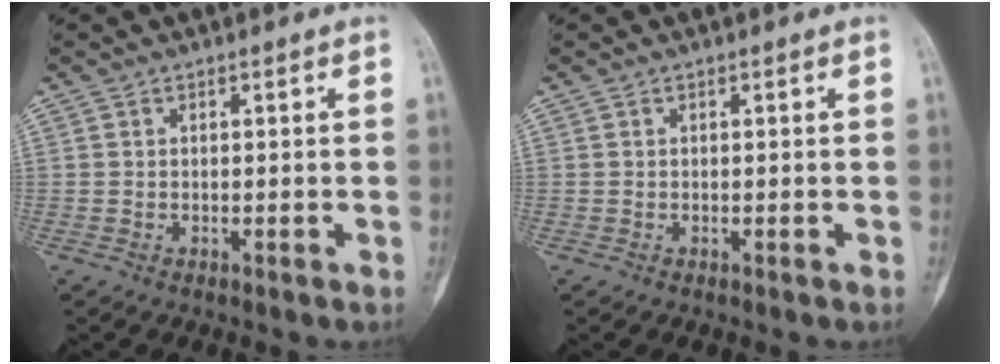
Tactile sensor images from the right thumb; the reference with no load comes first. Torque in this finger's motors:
{"motor_torque": [0.01, -0.01, 0.02, -0.02, 0.01]}